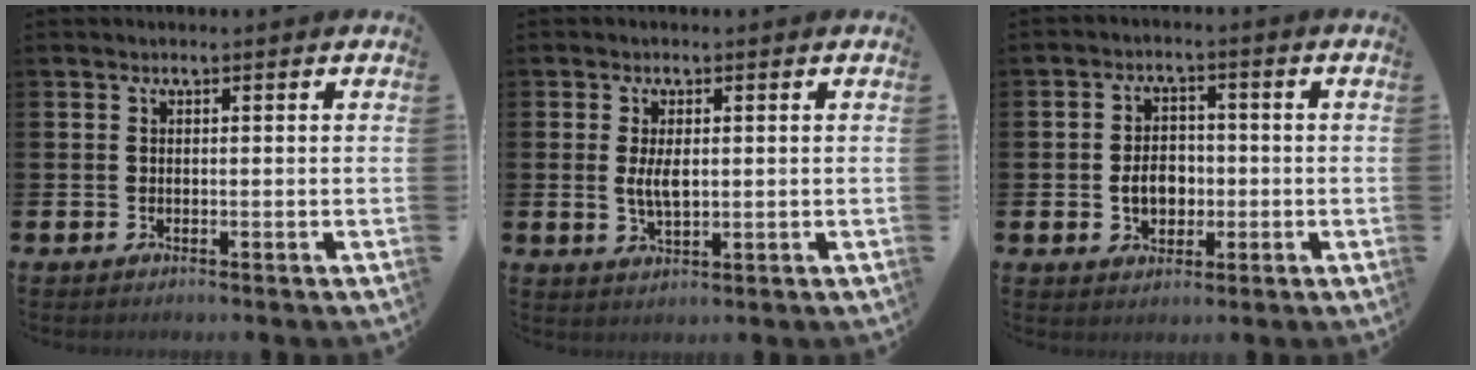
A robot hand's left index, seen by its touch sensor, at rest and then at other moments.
{"total": 3.5, "force": [0.5, 1.5, 3.1], "torque": [-0.052, 0.000, 0.005]}
{"total": 4.5, "force": [-0.8, 3.4, 2.8], "torque": [-0.040, 0.001, -0.021]}